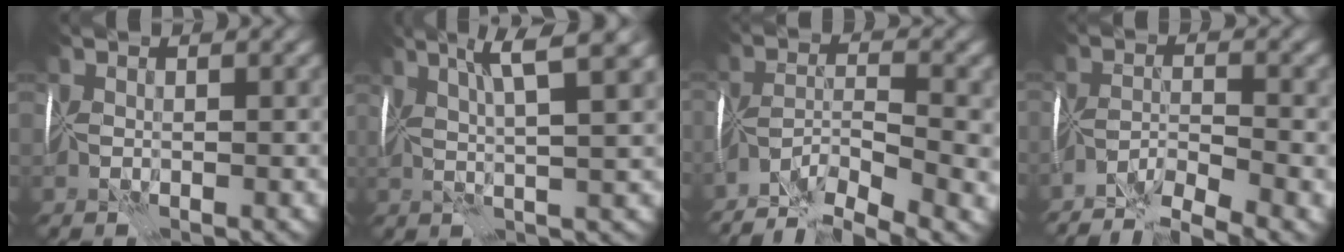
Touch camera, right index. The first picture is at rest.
{"total": 5.1, "force": [2.5, -0.2, 4.5], "torque": [-0.069, 0.006, 0.044]}
{"total": 7.5, "force": [-6.2, 0.5, 4.2], "torque": [-0.056, -0.012, -0.113]}
{"total": 4.7, "force": [-4.3, -1.1, 1.5], "torque": [-0.014, -0.010, -0.082]}